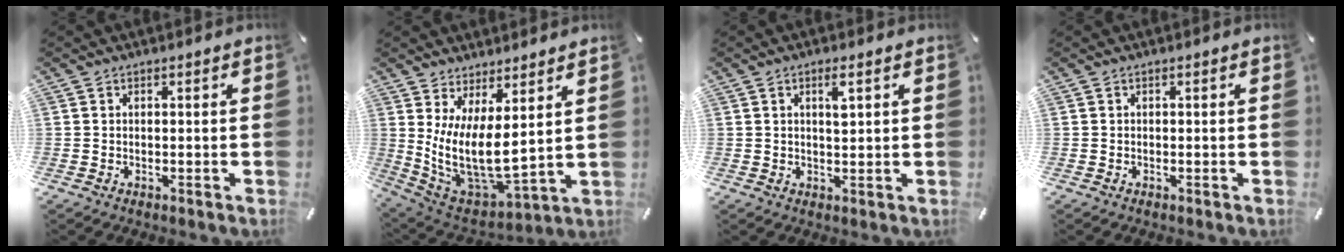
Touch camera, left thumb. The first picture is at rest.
{"total": 12.1, "force": [3.8, 5.2, 10.3], "torque": [-0.227, -0.071, 0.073]}
{"total": 3.1, "force": [1.3, 0.7, 2.8], "torque": [-0.051, 0.001, 0.018]}
{"total": 0.0}